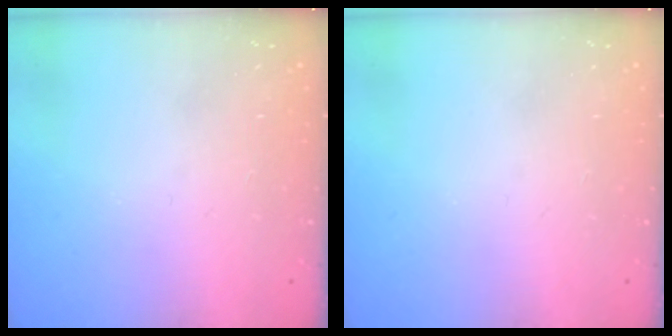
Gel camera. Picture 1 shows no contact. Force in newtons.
{"total": 0.0}